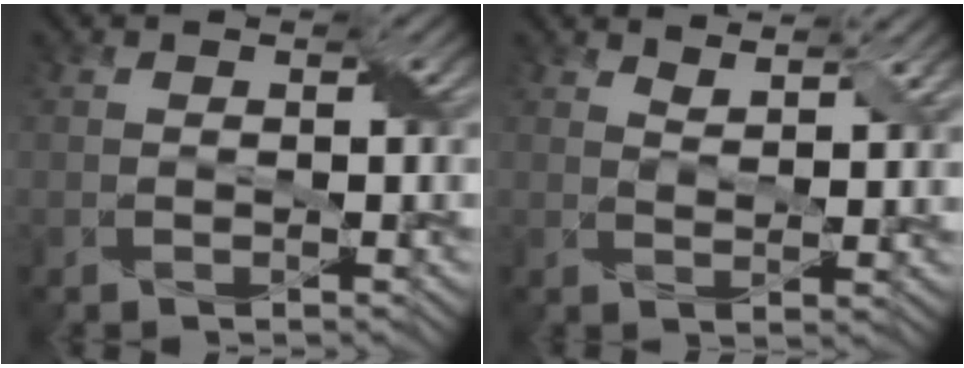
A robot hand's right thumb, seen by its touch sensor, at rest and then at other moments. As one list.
[{"total": 3.9, "force": [3.2, 0.9, 2.0], "torque": [-0.039, -0.004, 0.059]}]